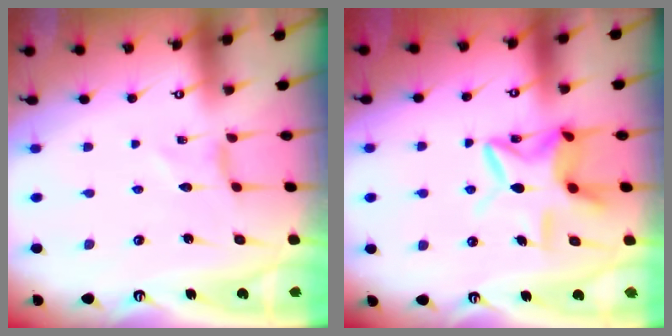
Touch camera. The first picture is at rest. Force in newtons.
{"total": 12.1, "press": 12.0, "slide": 1.2}